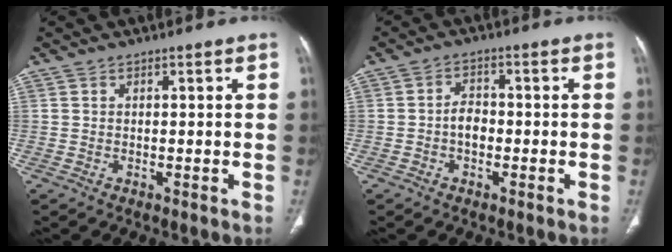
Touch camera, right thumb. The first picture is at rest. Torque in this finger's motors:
{"motor_torque": [2.13, 2.88, 0.52, -0.45, 0.00]}